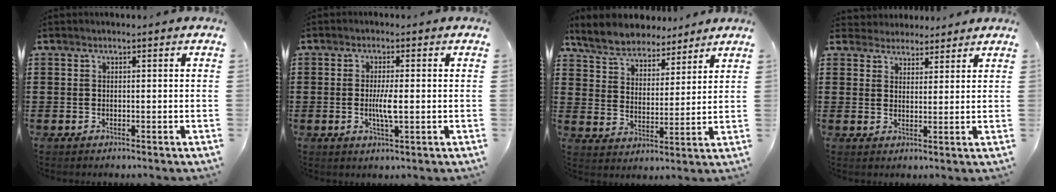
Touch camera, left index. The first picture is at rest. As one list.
[{"total": 3.9, "force": [-0.3, 0.6, 3.9], "torque": [-0.076, -0.004, -0.008]}, {"total": 6.6, "force": [6.2, 1.7, 1.6], "torque": [-0.061, -0.025, 0.111]}, {"total": 3.2, "force": [3.0, 1.2, -0.3], "torque": [-0.007, 0.000, 0.057]}]